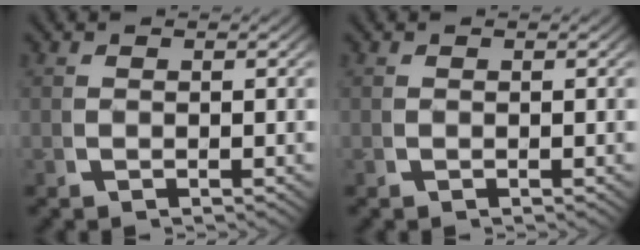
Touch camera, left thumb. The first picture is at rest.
{"total": 0.0}